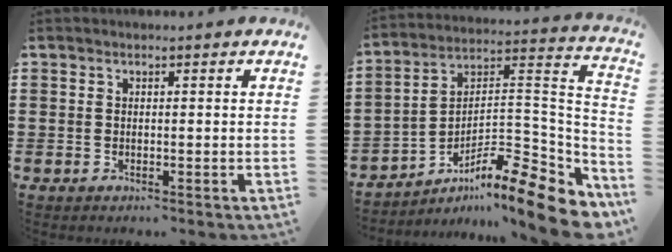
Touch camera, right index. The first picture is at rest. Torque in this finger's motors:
{"motor_torque": [1.17, -0.97, -0.18, -0.12]}